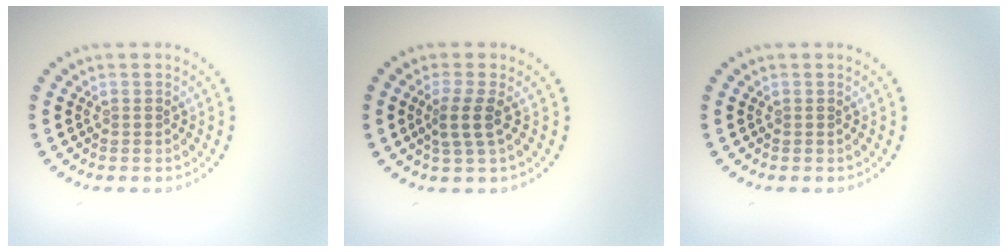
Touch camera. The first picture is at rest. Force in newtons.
{"total": 2.3, "press": 1.9, "slide": 1.3}
{"total": 0.0}